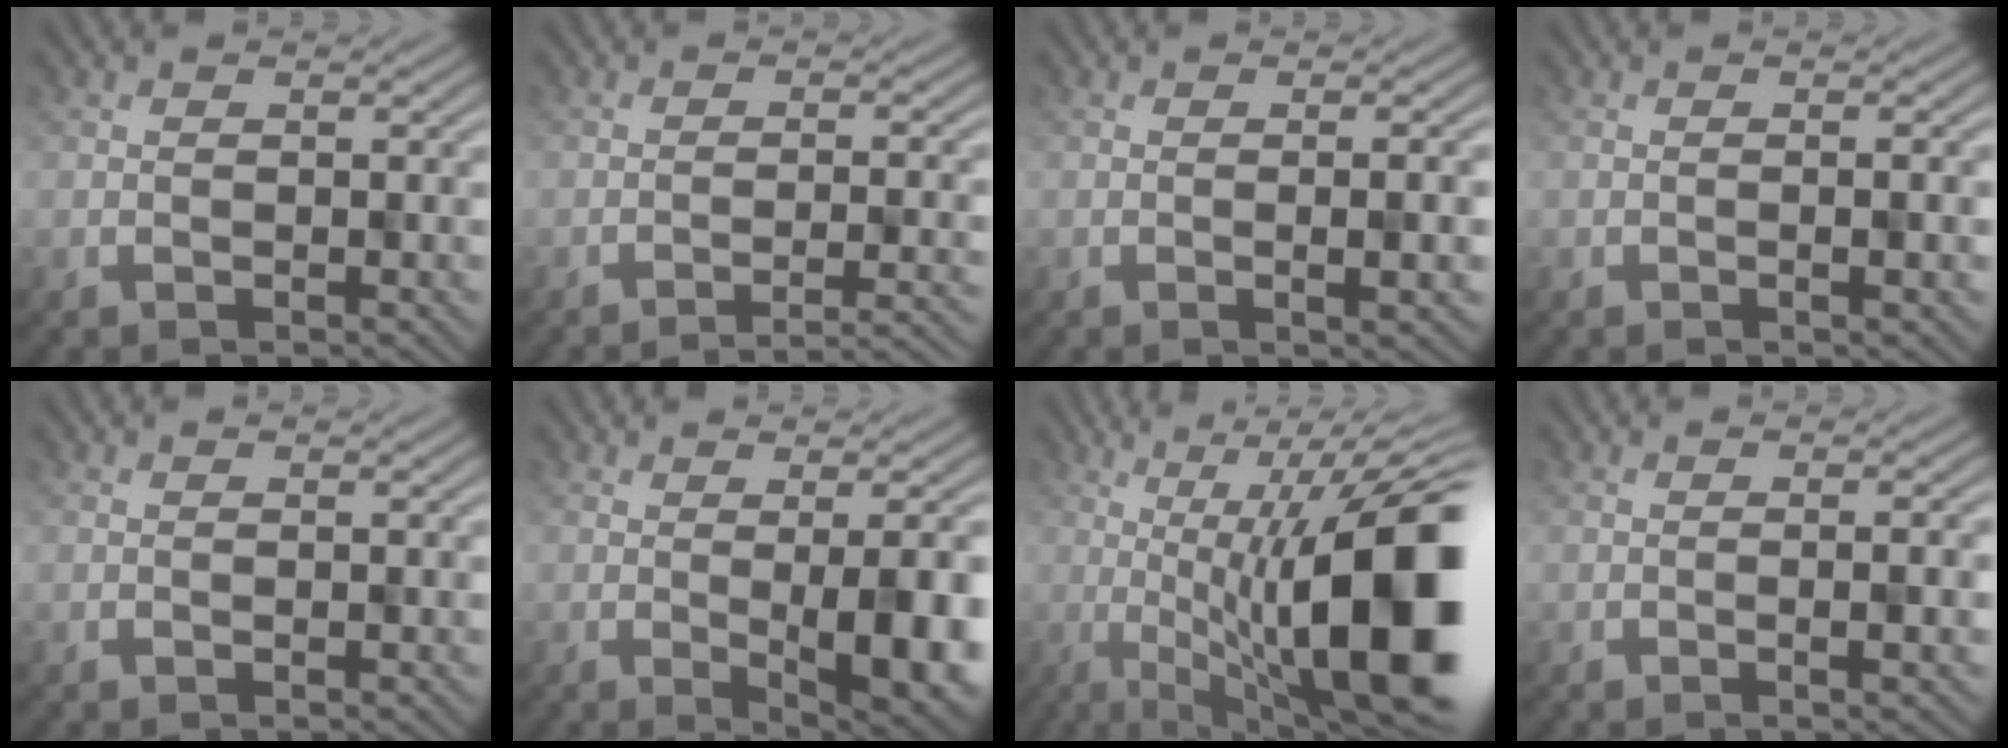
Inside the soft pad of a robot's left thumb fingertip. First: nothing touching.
{"total": 4.7, "force": [-3.5, 0.5, 3.0], "torque": [-0.046, 0.009, -0.046]}
{"total": 3.2, "force": [-0.5, 0.6, 3.1], "torque": [-0.042, 0.001, -0.006]}
{"total": 1.6, "force": [-0.1, 0.2, 1.6], "torque": [-0.022, 0.006, -0.006]}
{"total": 0.0}
{"total": 8.7, "force": [-1.0, 2.9, 8.1], "torque": [-0.099, -0.014, 0.006]}
{"total": 18.3, "force": [-0.6, 6.0, 17.2], "torque": [-0.230, -0.011, 0.003]}
{"total": 2.4, "force": [-0.5, 0.2, 2.3], "torque": [-0.029, 0.006, -0.014]}